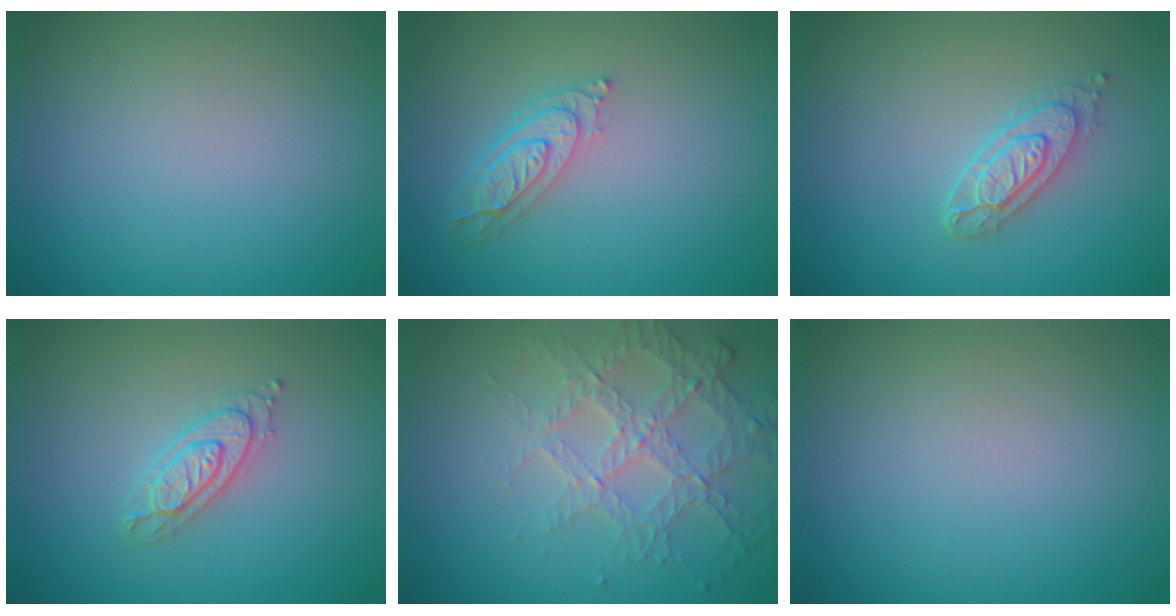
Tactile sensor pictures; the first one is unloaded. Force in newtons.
{"total": 3.4, "press": 2.7, "slide": 2.1}
{"total": 2.9, "press": 2.5, "slide": 1.5}
{"total": 2.3, "press": 2.3, "slide": 0.4}
{"total": 3.8, "press": 3.3, "slide": 1.9}
{"total": 0.0}